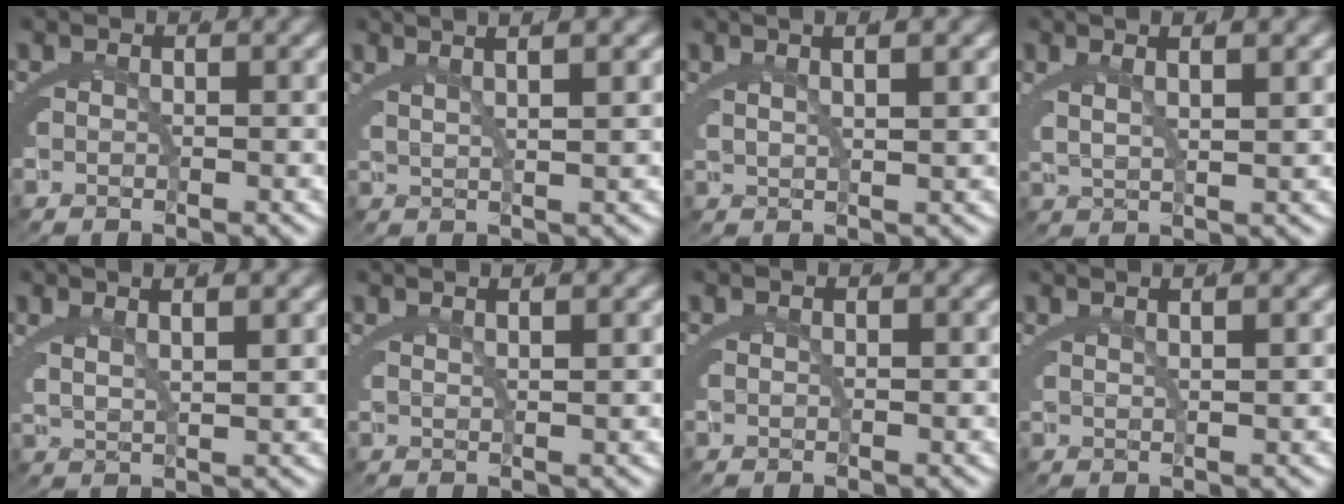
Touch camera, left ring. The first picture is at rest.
{"total": 5.7, "force": [4.1, 1.1, 3.9], "torque": [-0.045, 0.020, 0.060]}
{"total": 4.1, "force": [2.7, 0.5, 3.1], "torque": [-0.035, 0.014, 0.043]}
{"total": 4.4, "force": [2.5, 1.4, 3.4], "torque": [-0.057, 0.005, 0.043]}
{"total": 4.7, "force": [2.9, 1.4, 3.4], "torque": [-0.053, 0.006, 0.050]}
{"total": 3.0, "force": [2.4, -0.3, 1.8], "torque": [-0.013, 0.013, 0.039]}
{"total": 0.8, "force": [0.4, -0.7, 0.2], "torque": [-0.005, -0.001, 0.011]}
{"total": 3.5, "force": [2.7, -0.1, 2.2], "torque": [-0.017, 0.016, 0.041]}